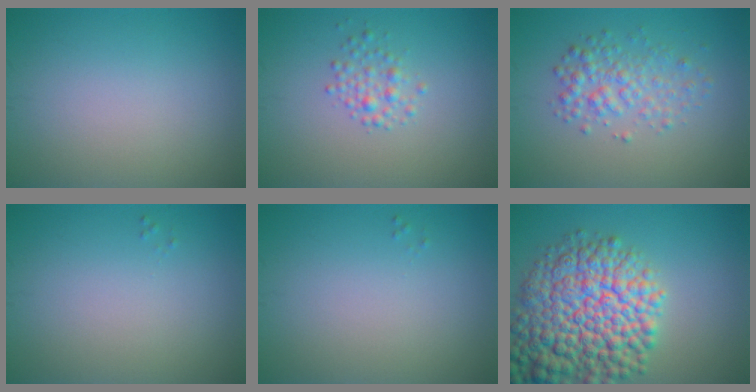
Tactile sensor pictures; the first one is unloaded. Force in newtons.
{"total": 1.8, "press": 1.8, "slide": 0.0}
{"total": 3.1, "press": 3.1, "slide": 0.1}
{"total": 0.0}
{"total": 0.0}
{"total": 11.9, "press": 11.9, "slide": 0.5}